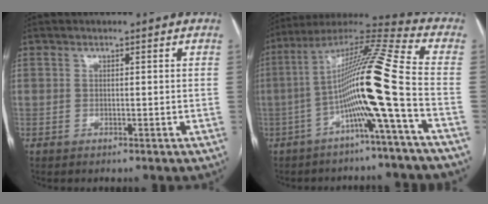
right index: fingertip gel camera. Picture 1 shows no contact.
{"total": 15.2, "force": [-4.0, -2.0, 14.6], "torque": [-0.254, 0.013, -0.083]}